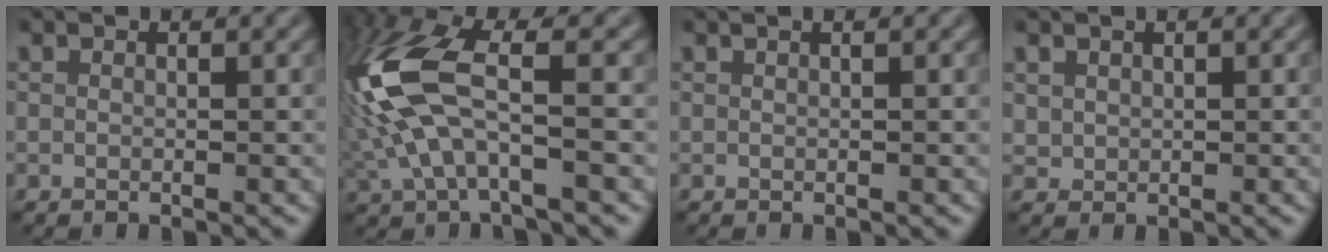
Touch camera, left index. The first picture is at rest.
{"total": 10.2, "force": [0.2, 4.1, 9.3], "torque": [-0.220, 0.021, -0.008]}
{"total": 1.0, "force": [0.6, 0.3, 0.8], "torque": [-0.008, 0.000, 0.002]}
{"total": 1.0, "force": [0.6, 0.7, 0.2], "torque": [-0.004, -0.003, 0.017]}